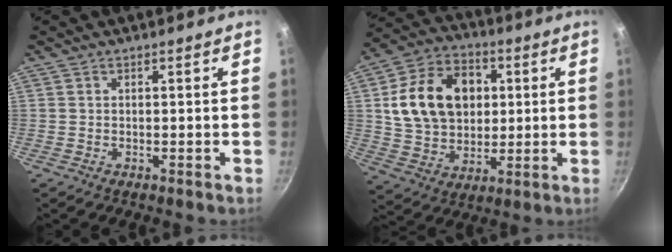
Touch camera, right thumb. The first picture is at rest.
{"total": 18.5, "force": [3.2, 13.9, 11.8], "torque": [-0.178, 0.009, 0.054]}